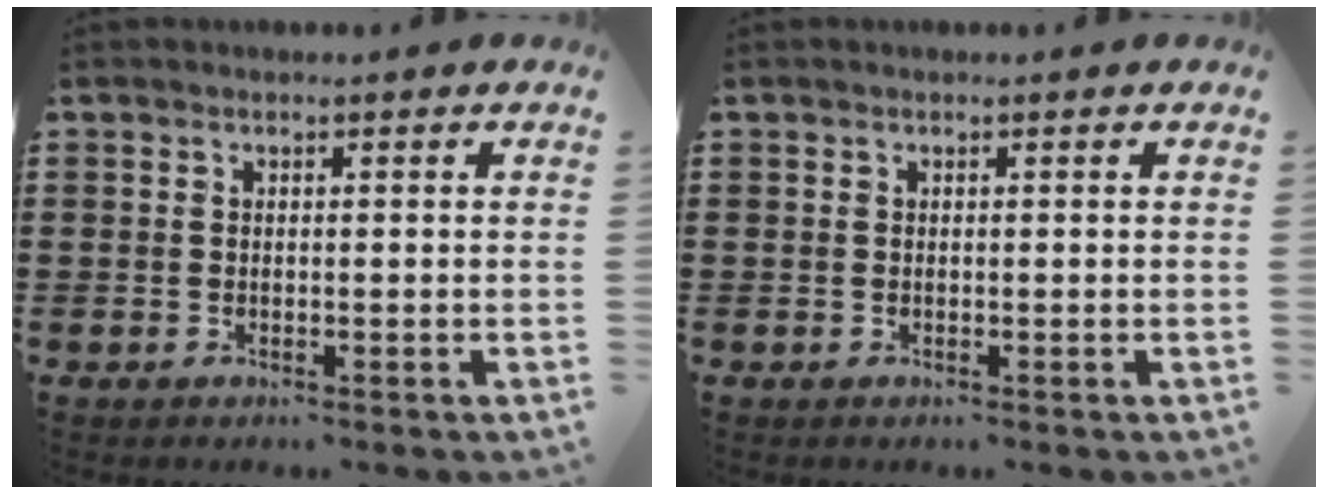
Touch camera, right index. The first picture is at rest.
{"total": 0.0}